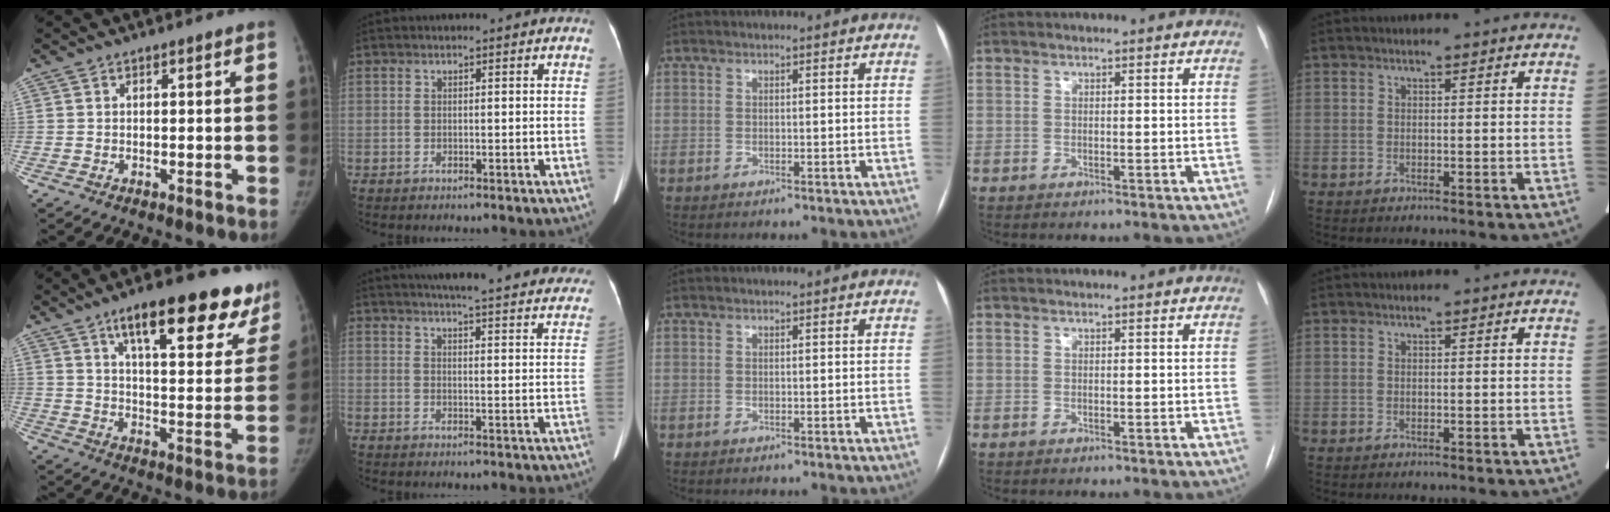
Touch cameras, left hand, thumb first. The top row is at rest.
{"thumb": {"total": 21.4, "force": [14.1, 7.3, 14.3], "torque": [-0.139, -0.049, 0.195]}, "index": {"total": 29.7, "force": [27.1, 3.4, 11.5], "torque": [-0.165, -0.063, 0.310]}}